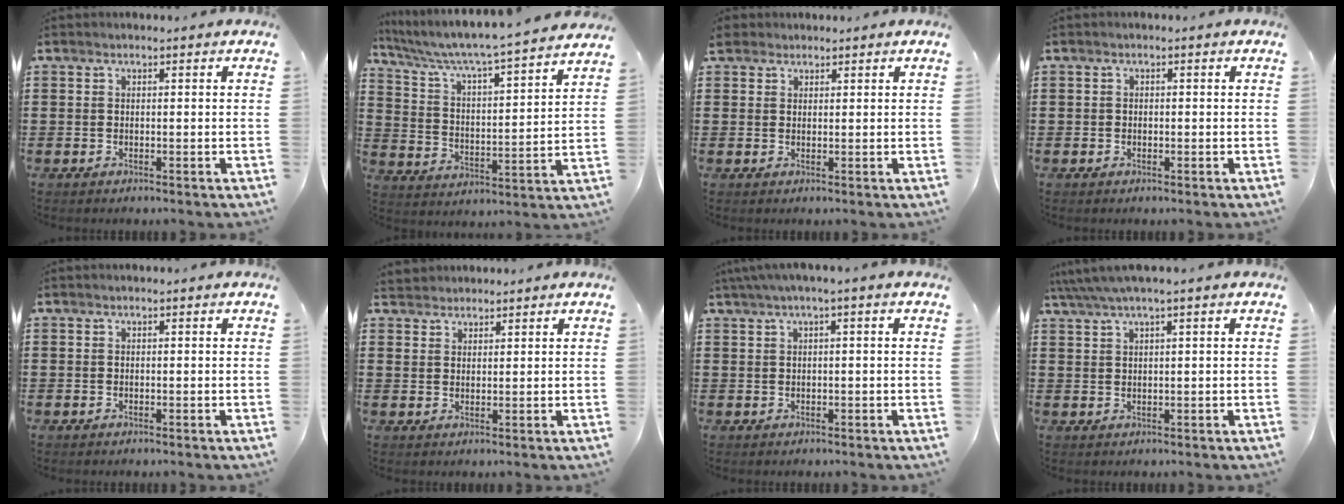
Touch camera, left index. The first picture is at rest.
{"total": 5.2, "force": [4.7, -0.4, 2.2], "torque": [-0.066, -0.043, 0.069]}
{"total": 2.2, "force": [1.8, 1.2, 0.3], "torque": [-0.013, 0.008, 0.035]}
{"total": 0.6, "force": [-0.2, 0.5, 0.2], "torque": [-0.007, 0.001, -0.004]}
{"total": 0.0}
{"total": 2.2, "force": [2.0, 0.9, -0.3], "torque": [0.000, 0.005, 0.040]}
{"total": 1.7, "force": [0.1, -0.1, 1.6], "torque": [-0.028, -0.005, 0.001]}
{"total": 2.4, "force": [1.2, -0.1, 2.1], "torque": [-0.041, 0.000, 0.021]}